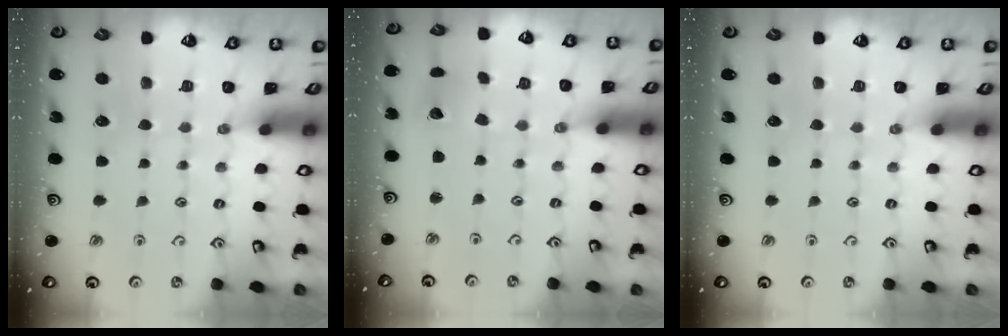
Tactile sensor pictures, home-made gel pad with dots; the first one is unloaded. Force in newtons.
{"total": 2.8, "press": 2.8, "slide": 0.3}
{"total": 0.0}